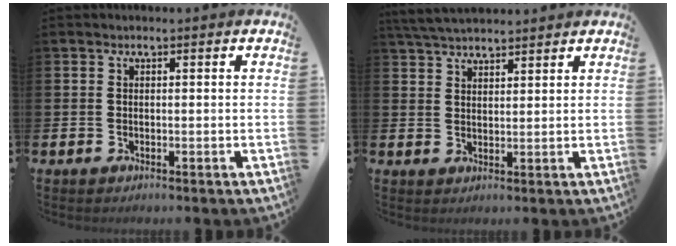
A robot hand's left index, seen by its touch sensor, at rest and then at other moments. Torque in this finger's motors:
{"motor_torque": [-0.13, -0.94, 0.65, 0.21]}